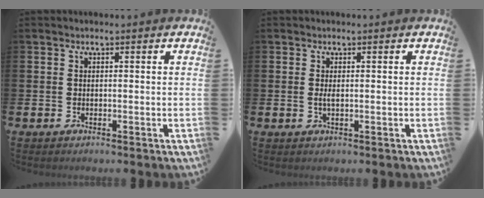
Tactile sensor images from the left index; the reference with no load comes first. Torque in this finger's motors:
{"motor_torque": [0.38, -0.13, 0.02, 0.08]}